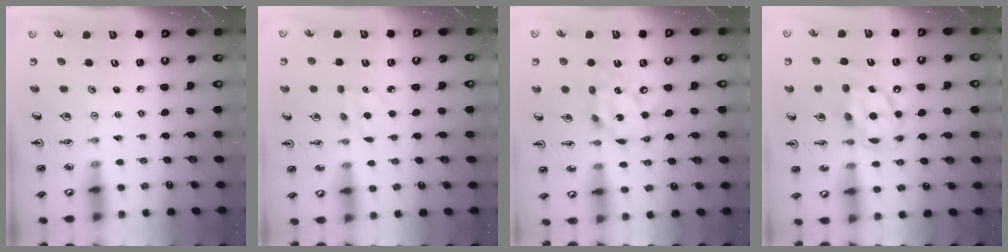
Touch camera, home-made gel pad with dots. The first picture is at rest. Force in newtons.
{"total": 5.2, "press": 5.1, "slide": 0.6}
{"total": 14.4, "press": 14.3, "slide": 1.5}
{"total": 13.2, "press": 13.1, "slide": 1.4}